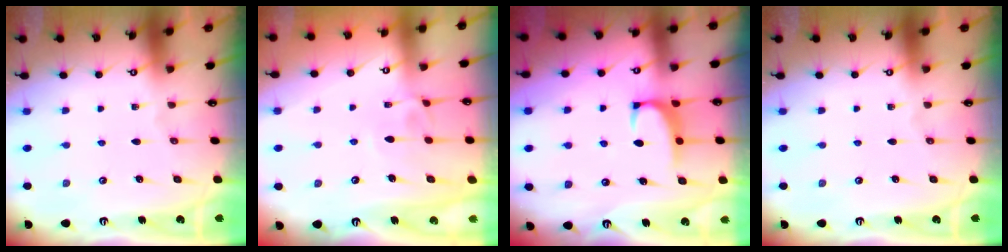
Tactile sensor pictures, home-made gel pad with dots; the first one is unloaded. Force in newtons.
{"total": 1.3, "press": 1.0, "slide": 0.8}
{"total": 1.5, "press": 1.2, "slide": 1.0}
{"total": 0.0}